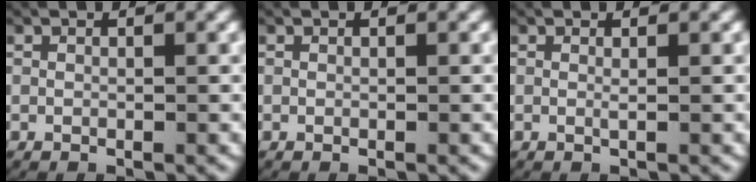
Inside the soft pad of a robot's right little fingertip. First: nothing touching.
{"total": 0.0}
{"total": 0.6, "force": [0.2, -0.1, 0.5], "torque": [-0.012, -0.002, 0.002]}